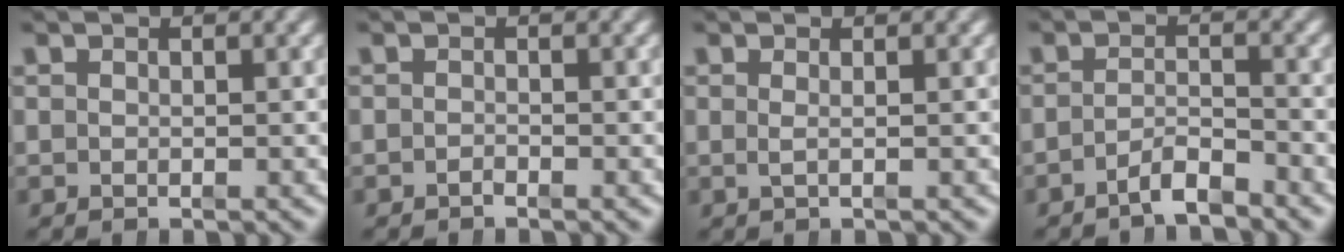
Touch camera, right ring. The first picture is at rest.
{"total": 0.7, "force": [-0.7, -0.2, 0.1], "torque": [0.000, -0.004, -0.012]}
{"total": 0.9, "force": [0.0, -0.6, 0.6], "torque": [-0.016, -0.009, 0.003]}
{"total": 2.8, "force": [-2.5, 0.3, 1.2], "torque": [-0.017, -0.009, -0.043]}